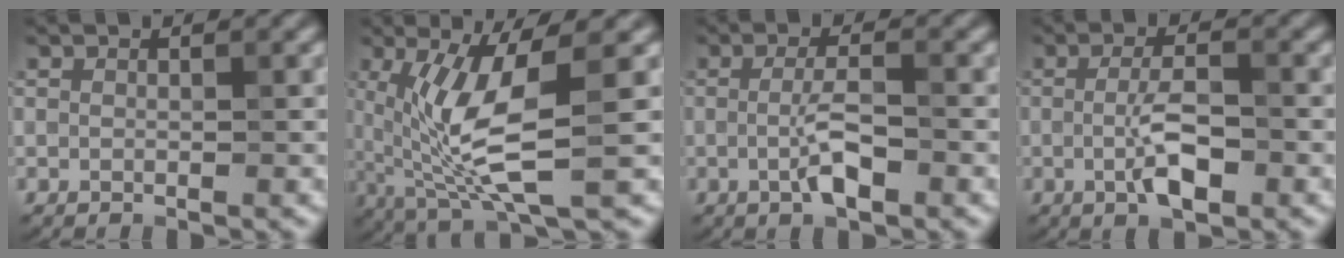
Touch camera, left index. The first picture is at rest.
{"total": 8.0, "force": [0.4, 2.0, 7.7], "torque": [-0.158, -0.014, 0.016]}
{"total": 3.1, "force": [-0.8, 0.7, 2.9], "torque": [-0.056, -0.001, -0.018]}
{"total": 3.8, "force": [-0.8, 1.1, 3.5], "torque": [-0.069, -0.002, -0.018]}